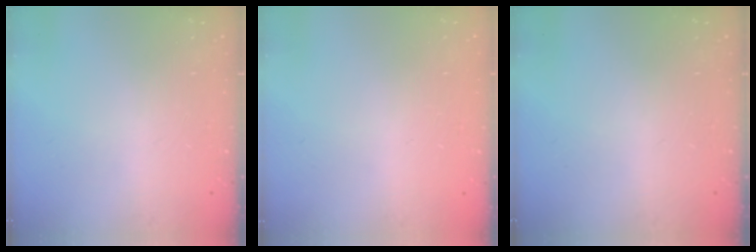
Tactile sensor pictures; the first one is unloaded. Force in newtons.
{"total": 0.0}
{"total": 0.0}